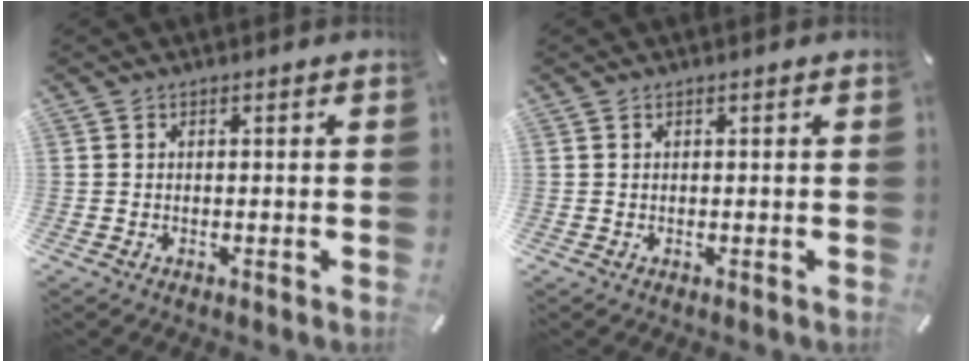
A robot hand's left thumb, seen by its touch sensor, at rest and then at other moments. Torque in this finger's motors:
{"motor_torque": [-0.02, 0.02, -0.04, 0.01, 0.00]}